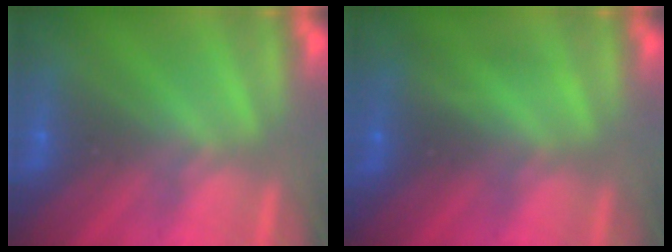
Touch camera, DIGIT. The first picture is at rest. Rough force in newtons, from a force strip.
{"total": 1.7}